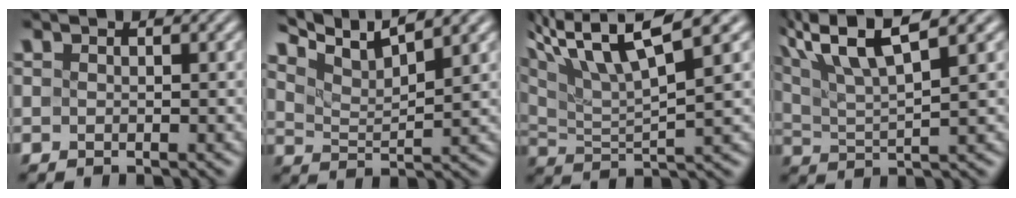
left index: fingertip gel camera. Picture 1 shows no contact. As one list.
[{"total": 6.5, "force": [5.3, 1.1, 3.5], "torque": [-0.070, 0.013, 0.091]}, {"total": 10.0, "force": [6.6, 1.9, 7.4], "torque": [-0.136, 0.026, 0.115]}, {"total": 9.2, "force": [5.5, 2.3, 6.9], "torque": [-0.124, 0.023, 0.094]}]